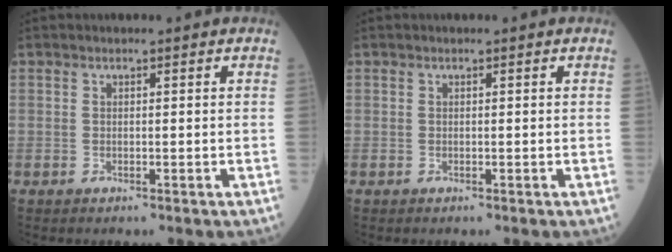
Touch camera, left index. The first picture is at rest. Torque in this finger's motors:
{"motor_torque": [0.00, 0.00, 0.00, 0.00]}